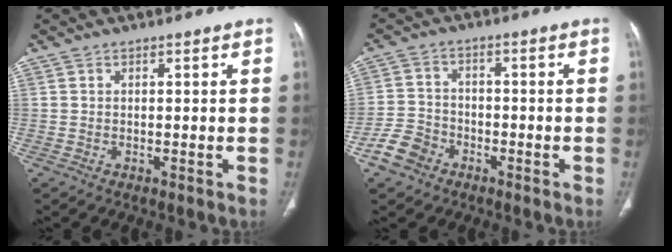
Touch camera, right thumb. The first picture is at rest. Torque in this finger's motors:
{"motor_torque": [0.10, 0.00, -0.22, -0.11, -0.01]}